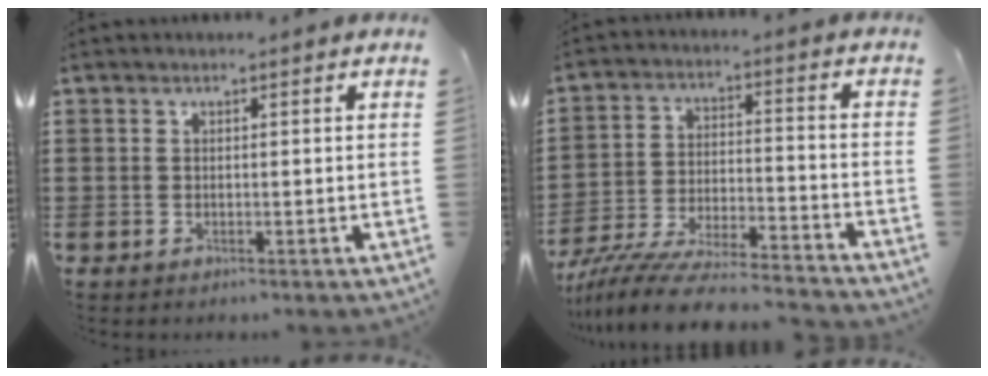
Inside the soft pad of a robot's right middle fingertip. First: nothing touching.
{"total": 9.5, "force": [-8.8, 0.6, 3.5], "torque": [-0.071, 0.006, -0.176]}